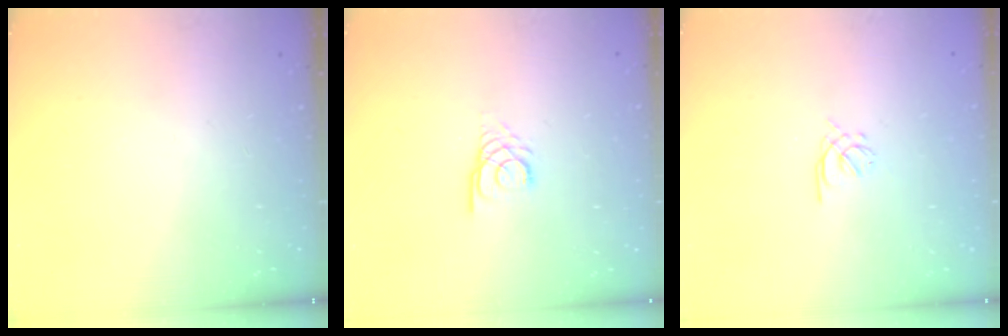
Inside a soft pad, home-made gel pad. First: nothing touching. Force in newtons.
{"total": 3.2, "press": 3.2, "slide": 0.2}
{"total": 1.2, "press": 1.0, "slide": 0.5}